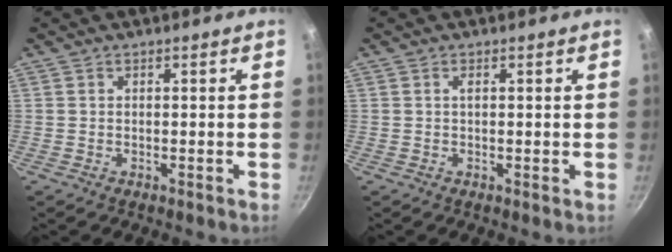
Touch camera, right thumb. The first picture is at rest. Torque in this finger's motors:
{"motor_torque": [-0.47, 0.14, 0.26, -0.09, 0.01]}